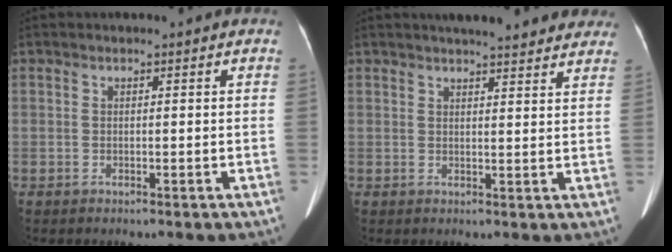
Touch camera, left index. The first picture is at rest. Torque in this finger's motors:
{"motor_torque": [0.47, -0.72, 0.23, 0.07]}